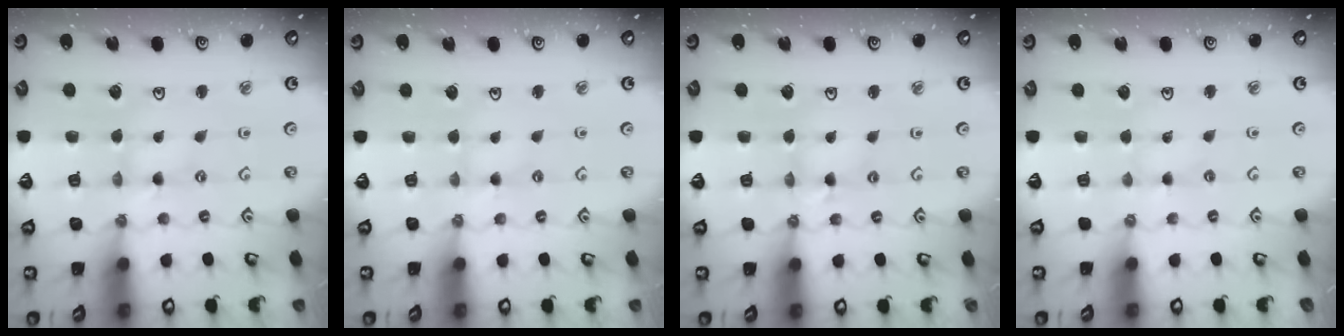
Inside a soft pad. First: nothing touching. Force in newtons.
{"total": 1.2, "press": 1.2, "slide": 0.3}
{"total": 3.5, "press": 3.5, "slide": 0.3}
{"total": 0.0}